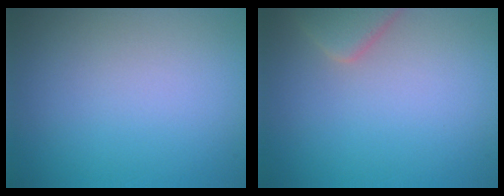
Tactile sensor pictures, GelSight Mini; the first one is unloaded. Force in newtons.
{"total": 2.9, "press": 2.8, "slide": 0.3}